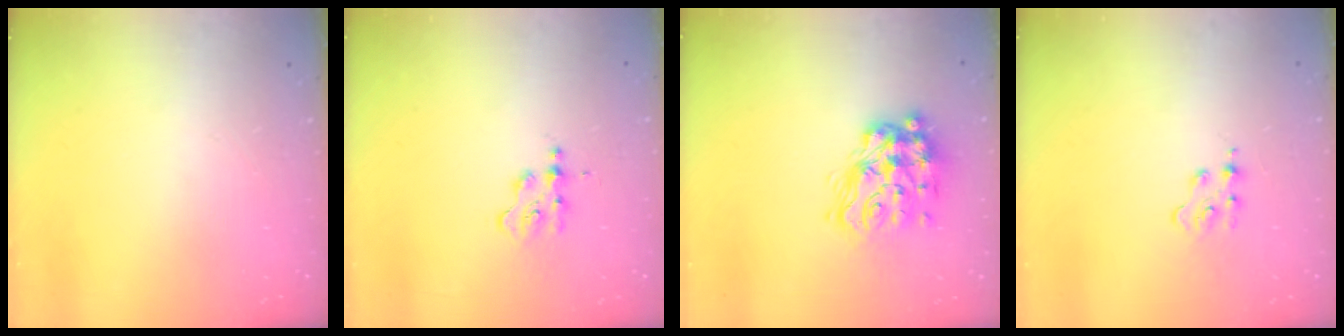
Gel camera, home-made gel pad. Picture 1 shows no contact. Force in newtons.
{"total": 2.7, "press": 2.7, "slide": 0.3}
{"total": 17.0, "press": 16.9, "slide": 1.2}
{"total": 2.2, "press": 2.2, "slide": 0.5}